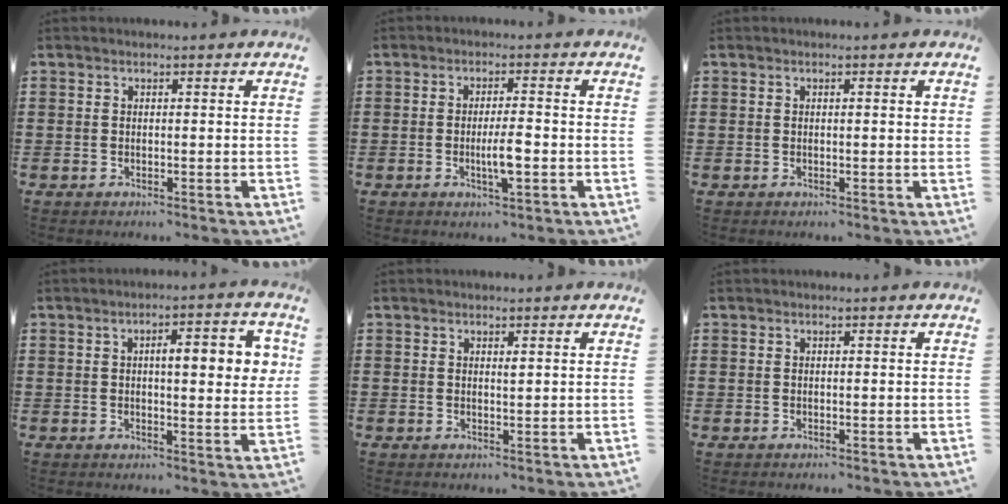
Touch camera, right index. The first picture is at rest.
{"total": 4.4, "force": [-1.0, 0.8, 4.2], "torque": [-0.080, -0.002, -0.020]}
{"total": 0.6, "force": [0.1, 0.0, 0.6], "torque": [-0.011, 0.000, 0.002]}
{"total": 6.3, "force": [1.3, 1.9, 5.8], "torque": [-0.088, -0.001, 0.013]}
{"total": 0.7, "force": [0.4, 0.2, 0.6], "torque": [-0.004, -0.002, 0.006]}
{"total": 0.0}